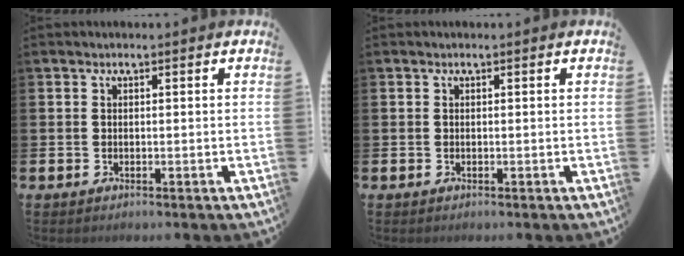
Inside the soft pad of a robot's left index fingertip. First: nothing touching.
{"total": 0.0}